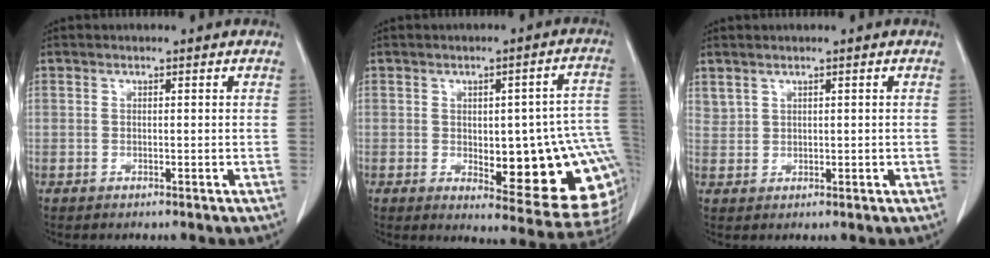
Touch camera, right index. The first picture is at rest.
{"total": 19.3, "force": [-2.5, 6.2, 18.1], "torque": [-0.144, 0.022, -0.004]}
{"total": 1.6, "force": [1.3, 0.8, 0.4], "torque": [-0.011, 0.009, 0.036]}